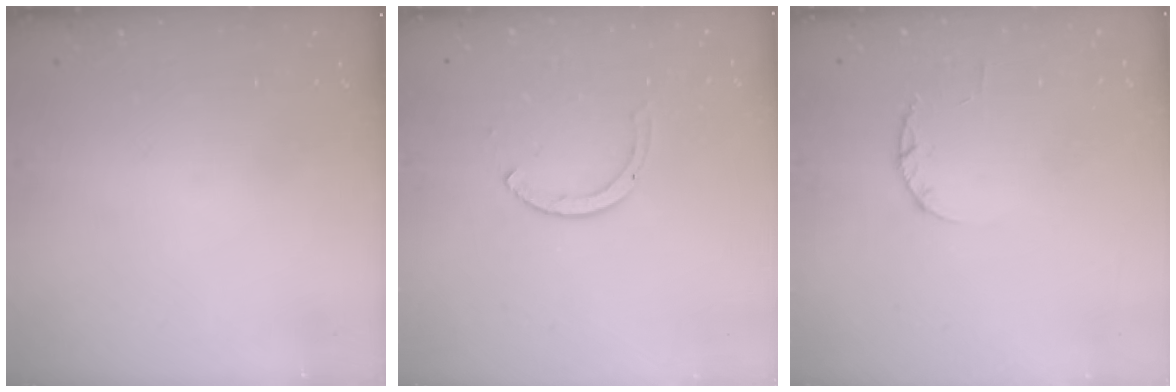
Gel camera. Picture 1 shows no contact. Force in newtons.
{"total": 2.6, "press": 2.6, "slide": 0.3}
{"total": 2.4, "press": 2.3, "slide": 0.4}